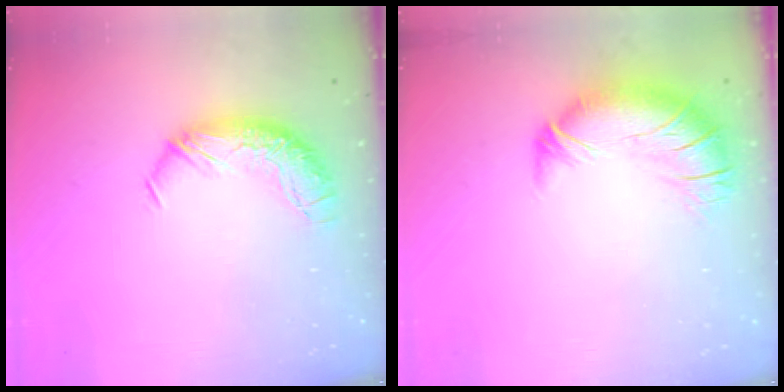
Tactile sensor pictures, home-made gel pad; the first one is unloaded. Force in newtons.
{"total": 2.7, "press": 0.9, "slide": 2.6}